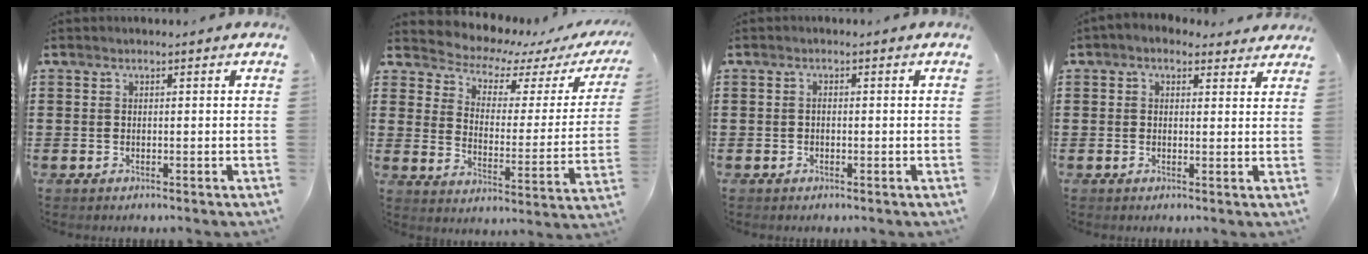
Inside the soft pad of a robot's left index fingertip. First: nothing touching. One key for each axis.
{"total": 4.0, "fx": 3.6, "fy": 1.4, "fz": 0.9, "tx": -0.047, "ty": -0.035, "tz": 0.055}
{"total": 0.6, "fx": -0.4, "fy": 0.4, "fz": 0.4, "tx": -0.008, "ty": 0.000, "tz": -0.008}
{"total": 1.9, "fx": 1.4, "fy": 1.1, "fz": 0.7, "tx": -0.012, "ty": -0.001, "tz": 0.023}